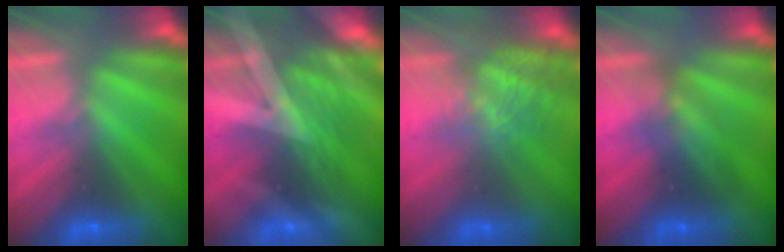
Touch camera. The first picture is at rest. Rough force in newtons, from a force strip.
{"total": 2.9}
{"total": 4.7}
{"total": 2.9}